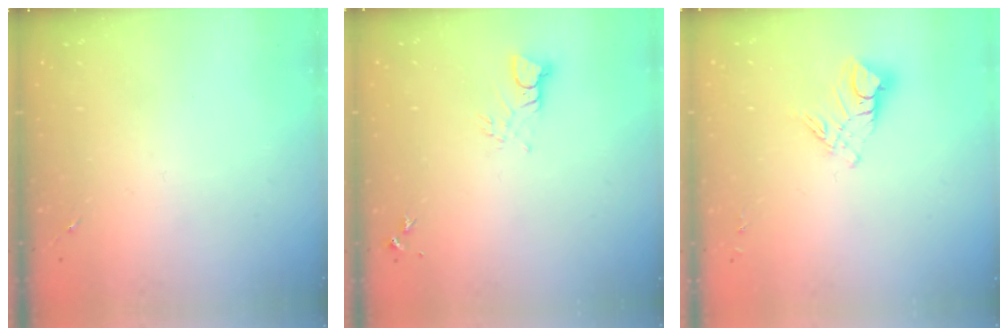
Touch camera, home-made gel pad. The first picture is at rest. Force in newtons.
{"total": 3.6, "press": 3.6, "slide": 0.3}
{"total": 9.7, "press": 9.6, "slide": 0.8}